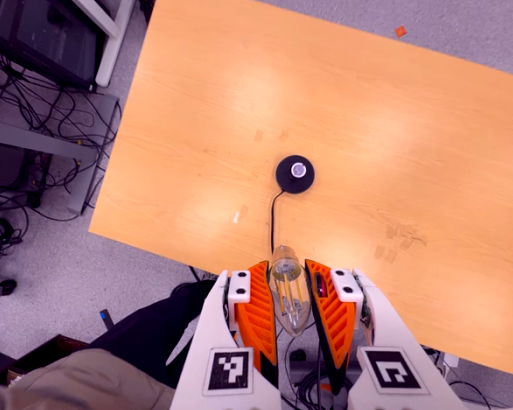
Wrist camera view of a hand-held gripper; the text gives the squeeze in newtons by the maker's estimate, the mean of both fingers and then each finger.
{"total": 20.6, "left": 22.8, "right": 18.5}